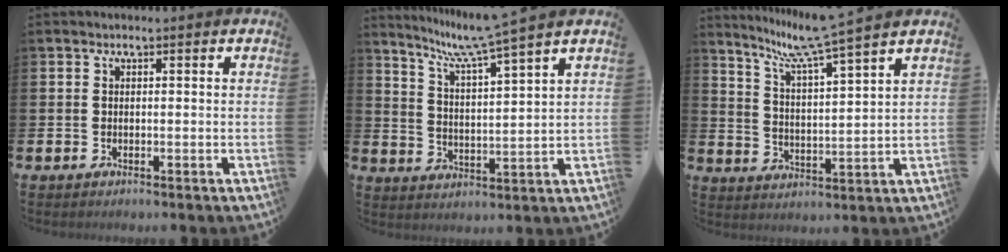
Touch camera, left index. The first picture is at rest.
{"total": 8.2, "force": [7.2, -0.5, 3.9], "torque": [-0.095, -0.045, 0.121]}
{"total": 8.3, "force": [7.4, -0.3, 3.7], "torque": [-0.093, -0.049, 0.124]}